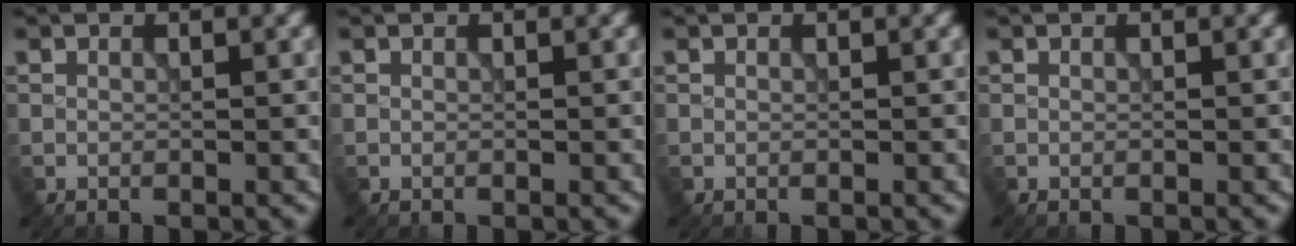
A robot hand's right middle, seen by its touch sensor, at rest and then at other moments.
{"total": 0.0}
{"total": 0.0}
{"total": 0.0}